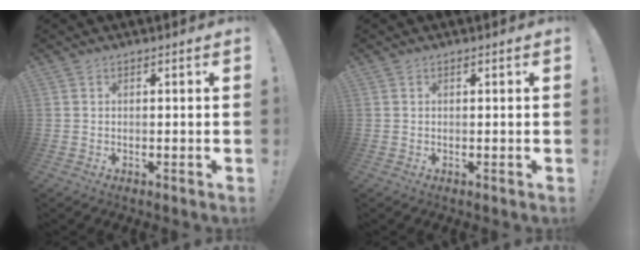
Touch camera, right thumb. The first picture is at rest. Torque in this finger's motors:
{"motor_torque": [-0.07, 0.25, 0.51, -0.07, -0.13]}